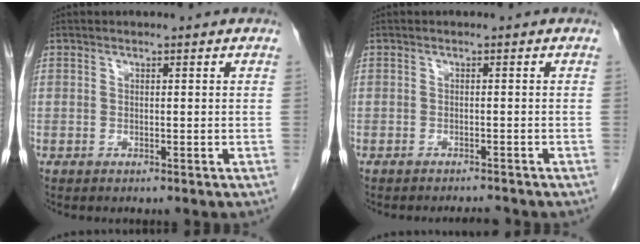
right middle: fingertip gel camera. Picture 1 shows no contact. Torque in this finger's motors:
{"motor_torque": [0.05, 0.03, 0.03, 0.01]}